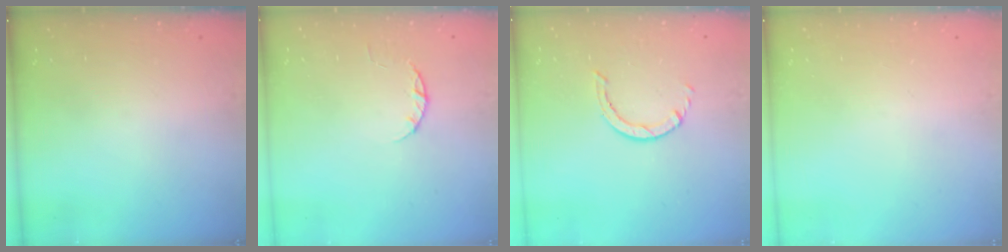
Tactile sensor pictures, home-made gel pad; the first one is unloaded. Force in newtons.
{"total": 2.4, "press": 2.3, "slide": 0.4}
{"total": 0.6, "press": 0.6, "slide": 0.1}
{"total": 0.0}